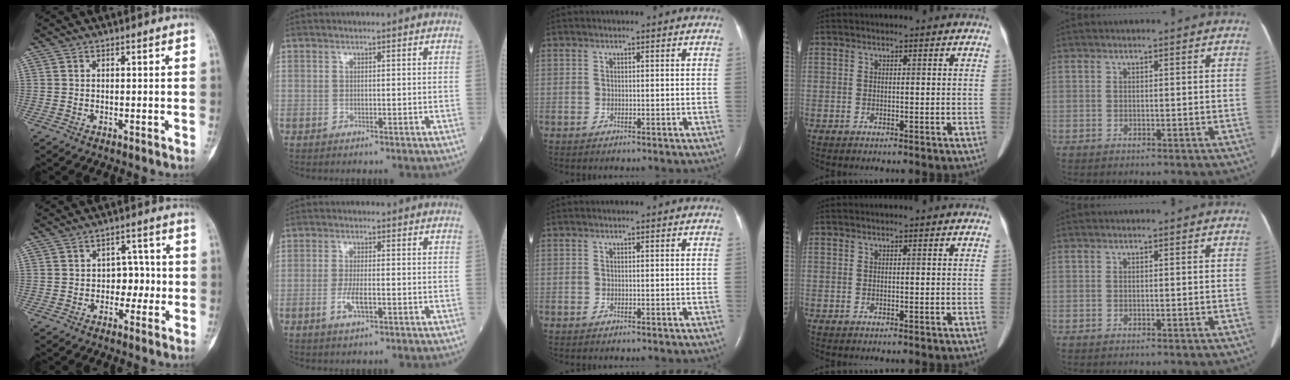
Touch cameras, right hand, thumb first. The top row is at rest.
{"thumb": {"total": 4.9, "force": [-0.8, 3.6, 3.1], "torque": [-0.010, 0.016, -0.018]}, "index": {"total": 3.8, "force": [-1.3, 0.9, 3.5], "torque": [-0.072, -0.002, -0.022]}}